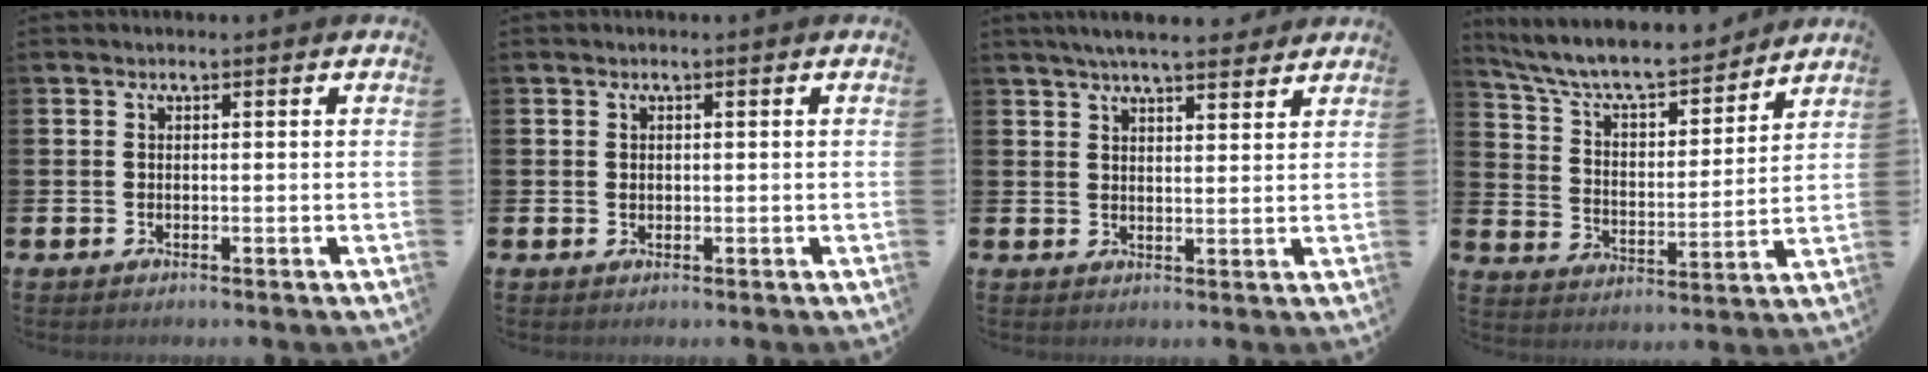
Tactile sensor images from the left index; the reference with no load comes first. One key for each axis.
{"total": 0.6, "fx": 0.3, "fy": 0.5, "fz": 0.2, "tx": 0.003, "ty": 0.001, "tz": 0.002}
{"total": 5.1, "fx": 4.8, "fy": 0.5, "fz": 1.7, "tx": -0.035, "ty": -0.017, "tz": 0.084}
{"total": 8.7, "fx": 8.1, "fy": 1.8, "fz": 2.8, "tx": -0.090, "ty": -0.056, "tz": 0.139}